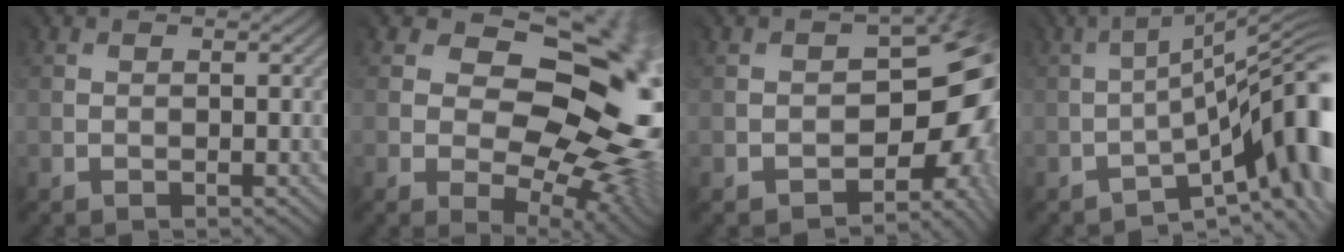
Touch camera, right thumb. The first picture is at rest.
{"total": 17.4, "force": [0.9, 11.2, 13.2], "torque": [-0.106, -0.002, 0.033]}
{"total": 13.4, "force": [-4.3, 8.8, 9.2], "torque": [-0.057, -0.008, -0.037]}
{"total": 13.0, "force": [-5.1, 3.7, 11.4], "torque": [-0.150, 0.001, -0.074]}